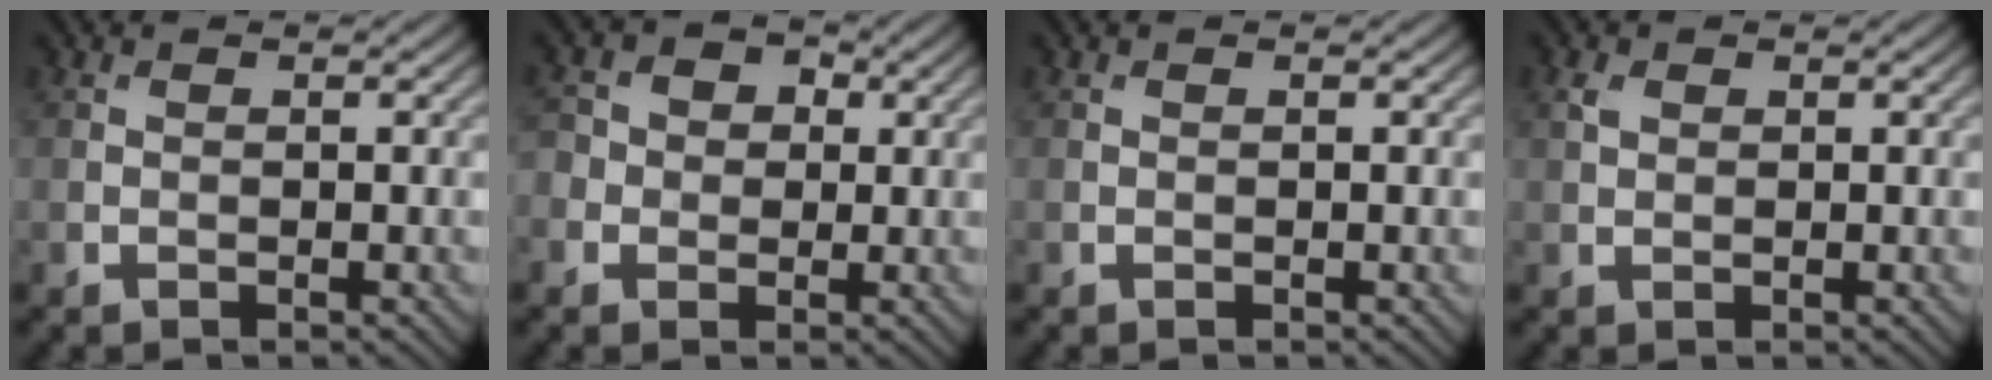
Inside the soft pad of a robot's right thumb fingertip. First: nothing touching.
{"total": 4.3, "force": [0.1, 3.9, 1.6], "torque": [-0.034, 0.012, -0.015]}
{"total": 0.0}
{"total": 1.2, "force": [0.6, 0.8, 0.7], "torque": [-0.018, 0.006, 0.012]}